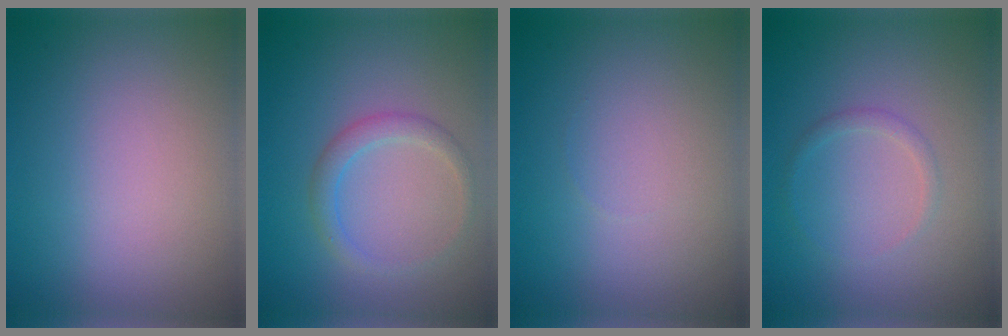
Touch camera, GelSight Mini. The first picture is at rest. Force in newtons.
{"total": 2.0, "press": 2.0, "slide": 0.0}
{"total": 0.0}
{"total": 0.9, "press": 0.9, "slide": 0.0}